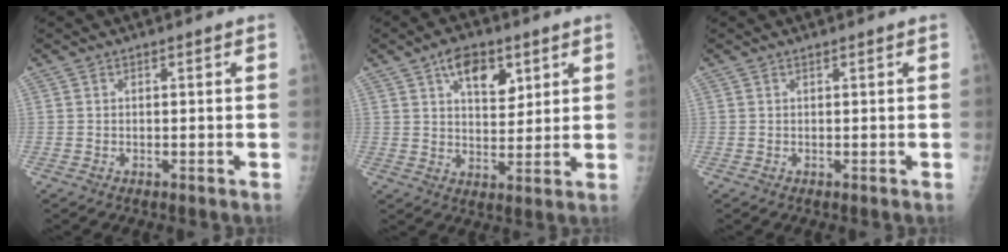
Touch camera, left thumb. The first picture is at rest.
{"total": 8.7, "force": [4.4, 4.9, 5.8], "torque": [-0.060, -0.022, 0.069]}
{"total": 0.0}